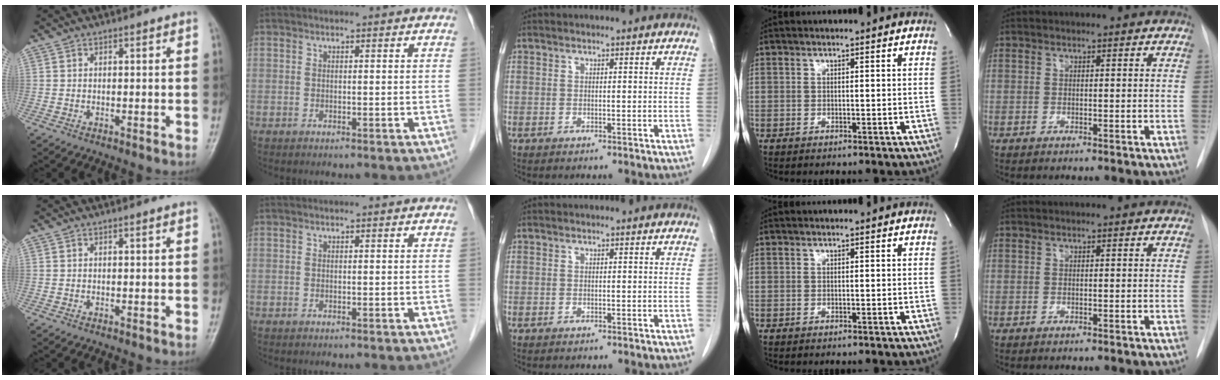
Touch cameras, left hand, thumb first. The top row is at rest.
{}